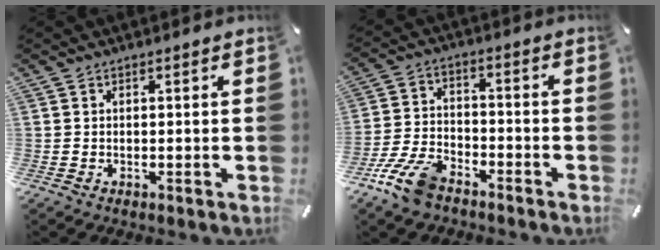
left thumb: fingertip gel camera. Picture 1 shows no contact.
{"total": 10.5, "force": [-7.4, 4.9, 5.7], "torque": [-0.117, 0.036, -0.140]}